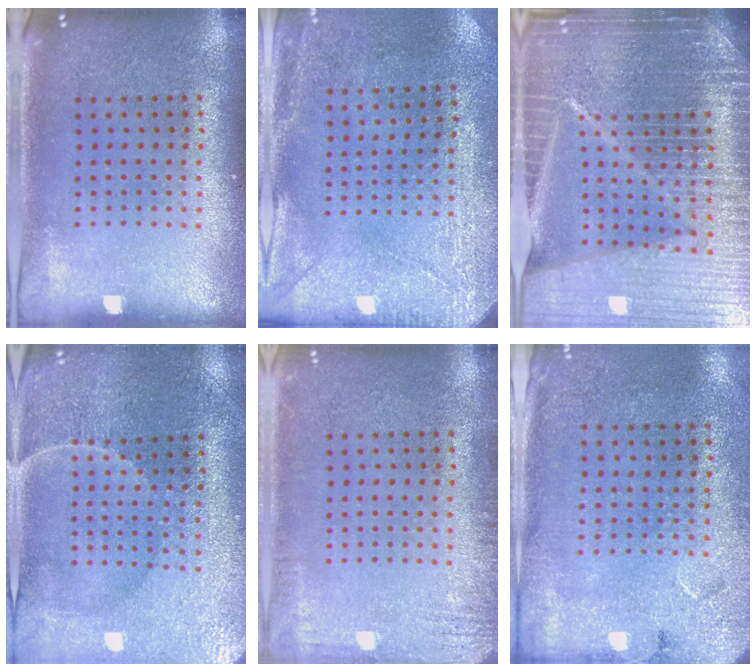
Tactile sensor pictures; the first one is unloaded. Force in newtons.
{"total": 2.9, "press": 2.4, "slide": 1.6}
{"total": 7.2, "press": 6.1, "slide": 3.8}
{"total": 1.3, "press": 1.2, "slide": 0.3}
{"total": 2.1, "press": 2.1, "slide": 0.2}
{"total": 2.7, "press": 2.2, "slide": 1.6}